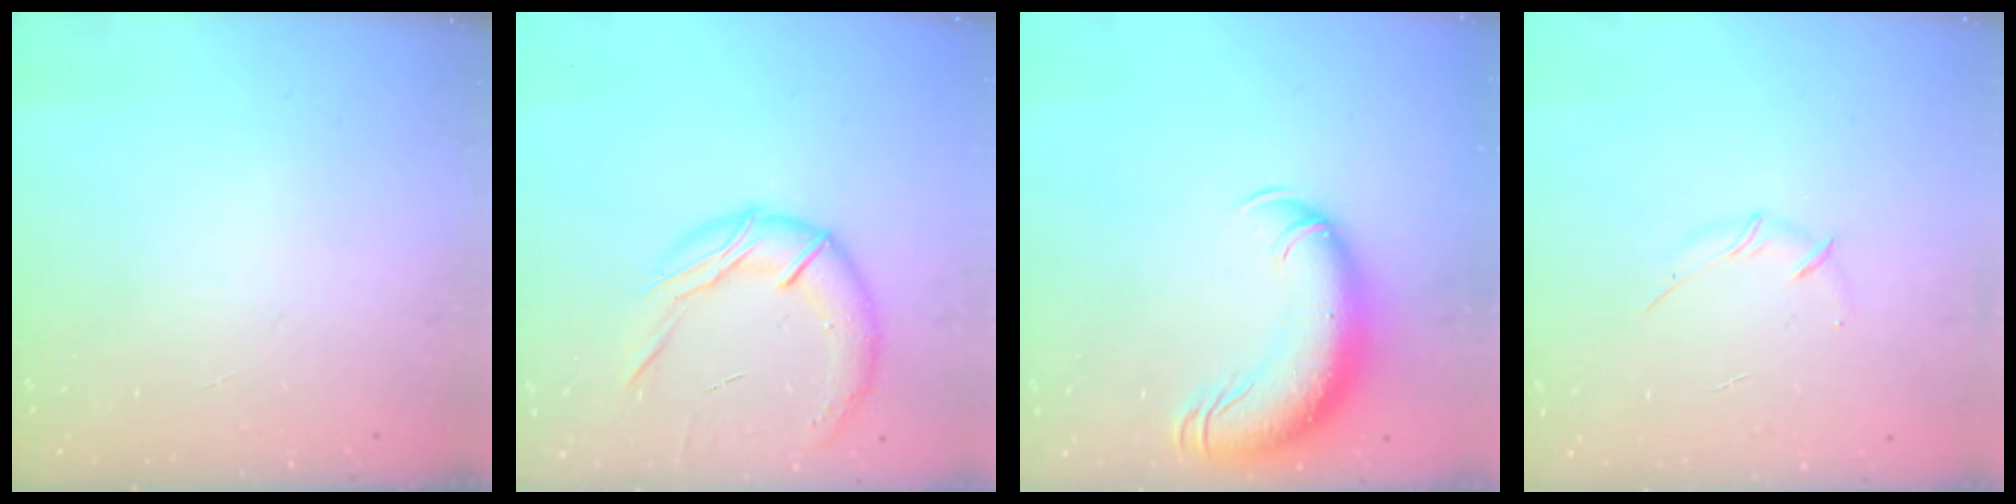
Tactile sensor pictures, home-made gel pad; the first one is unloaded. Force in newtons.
{"total": 14.6, "press": 14.5, "slide": 1.6}
{"total": 16.5, "press": 16.1, "slide": 3.8}
{"total": 3.4, "press": 3.3, "slide": 0.8}